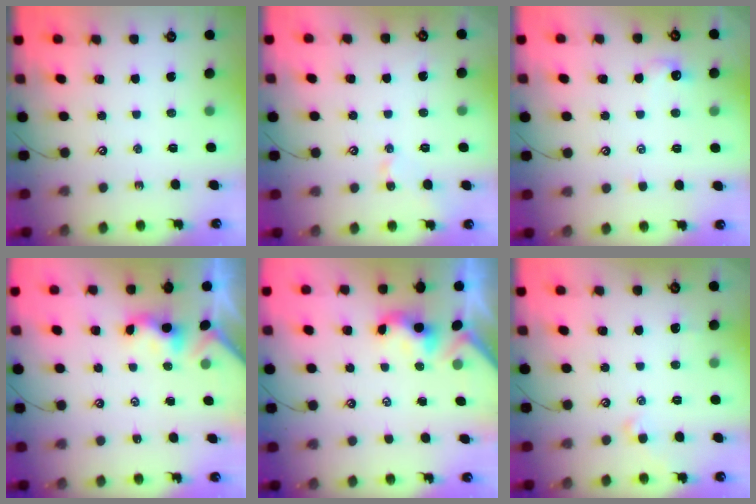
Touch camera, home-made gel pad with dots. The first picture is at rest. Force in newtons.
{"total": 2.5, "press": 2.4, "slide": 0.7}
{"total": 1.6, "press": 1.5, "slide": 0.4}
{"total": 0.8, "press": 0.7, "slide": 0.4}
{"total": 0.6, "press": 0.5, "slide": 0.4}
{"total": 1.9, "press": 1.8, "slide": 0.6}